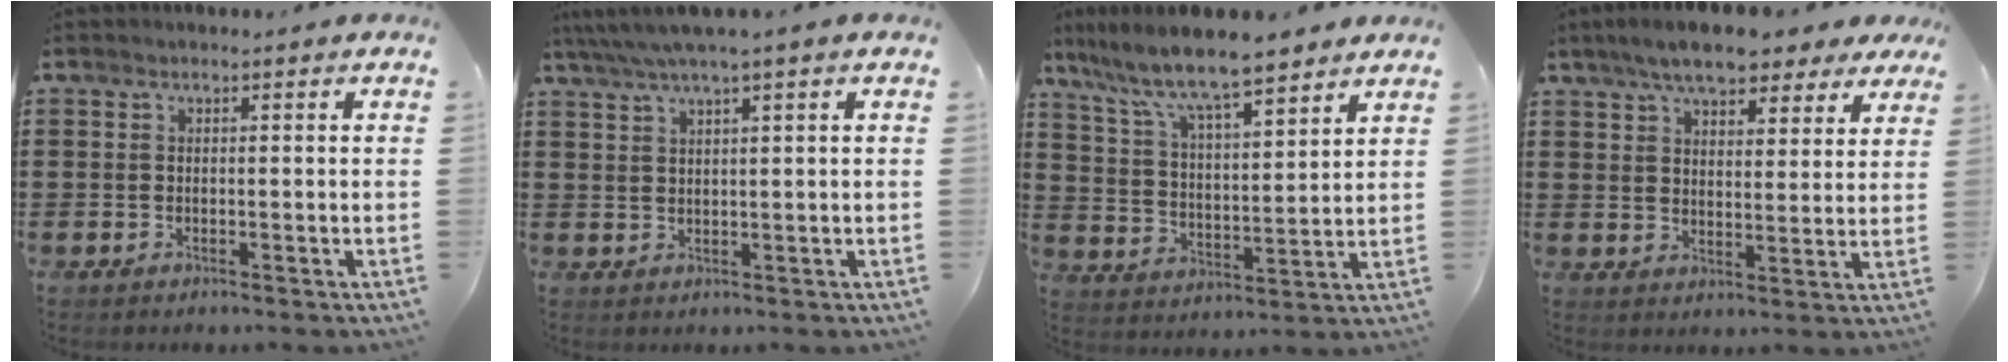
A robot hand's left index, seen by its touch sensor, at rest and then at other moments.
{"total": 2.8, "force": [1.7, -0.2, 2.1], "torque": [-0.046, 0.000, 0.030]}
{"total": 7.9, "force": [6.8, 0.8, 3.8], "torque": [-0.103, -0.037, 0.114]}
{"total": 7.1, "force": [6.1, 1.8, 3.2], "torque": [-0.076, -0.009, 0.111]}